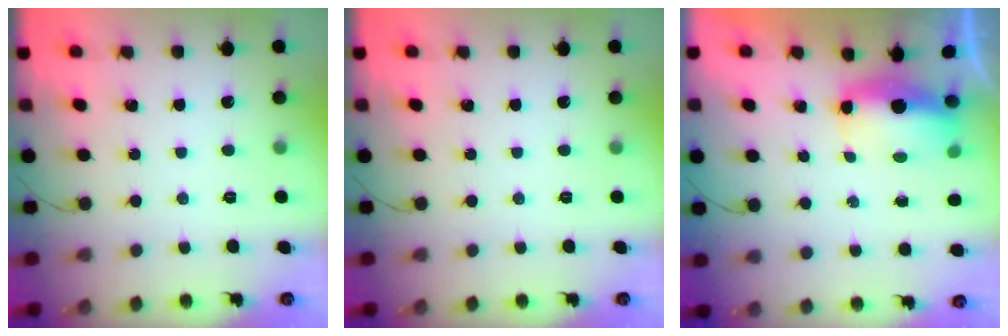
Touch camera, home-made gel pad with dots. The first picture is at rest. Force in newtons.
{"total": 0.0}
{"total": 7.1, "press": 6.5, "slide": 2.7}